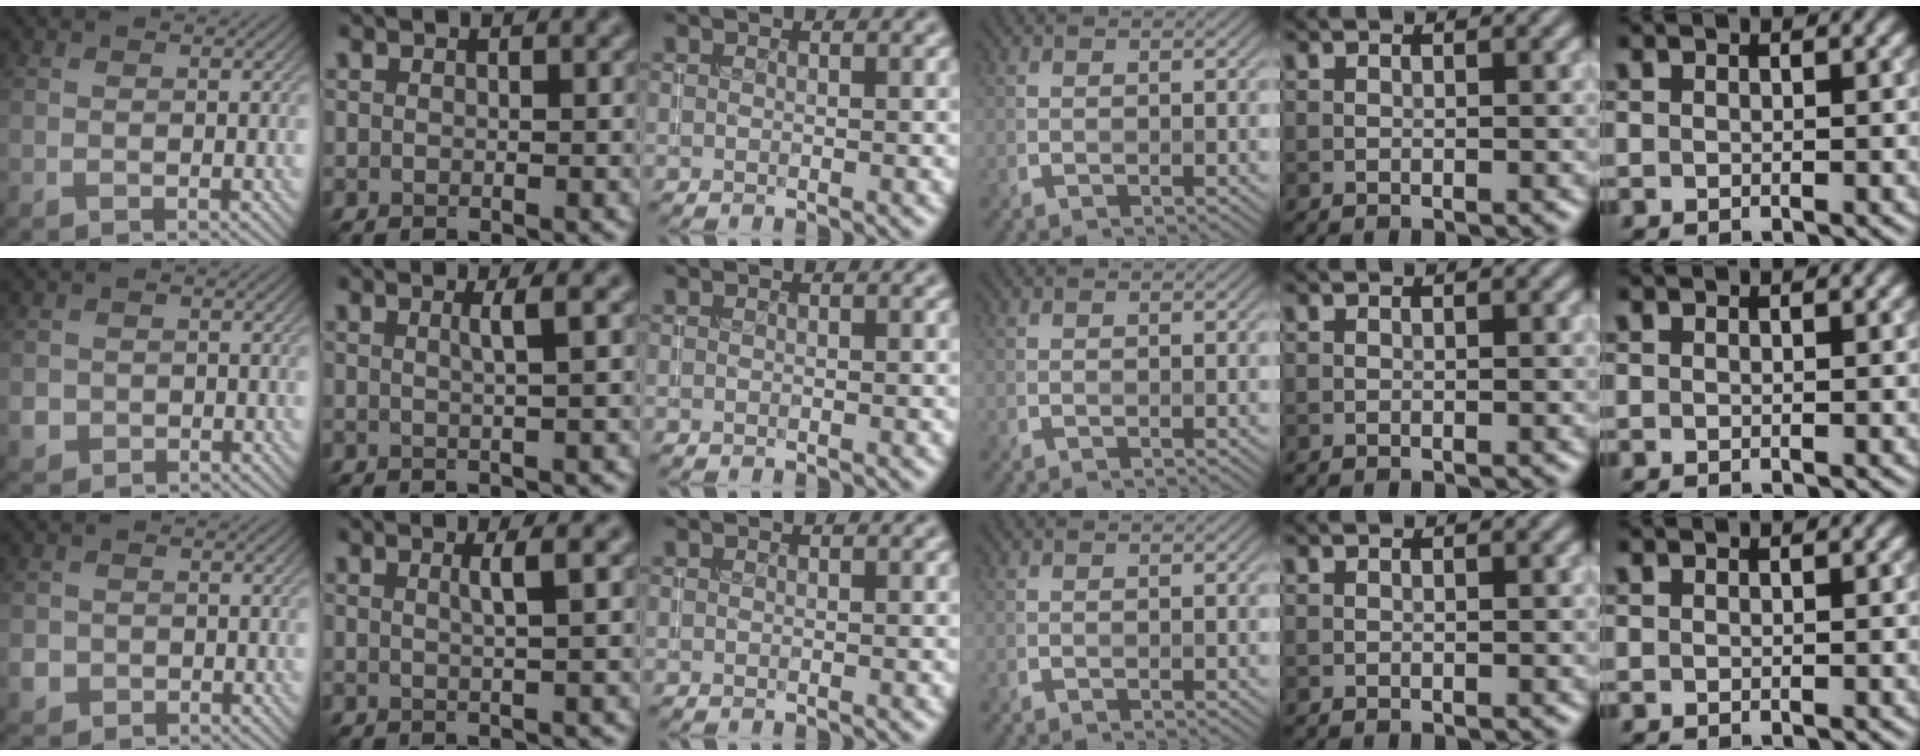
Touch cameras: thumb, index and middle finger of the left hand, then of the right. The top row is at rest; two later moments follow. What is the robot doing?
{"motion": "insert", "object": "coin"}